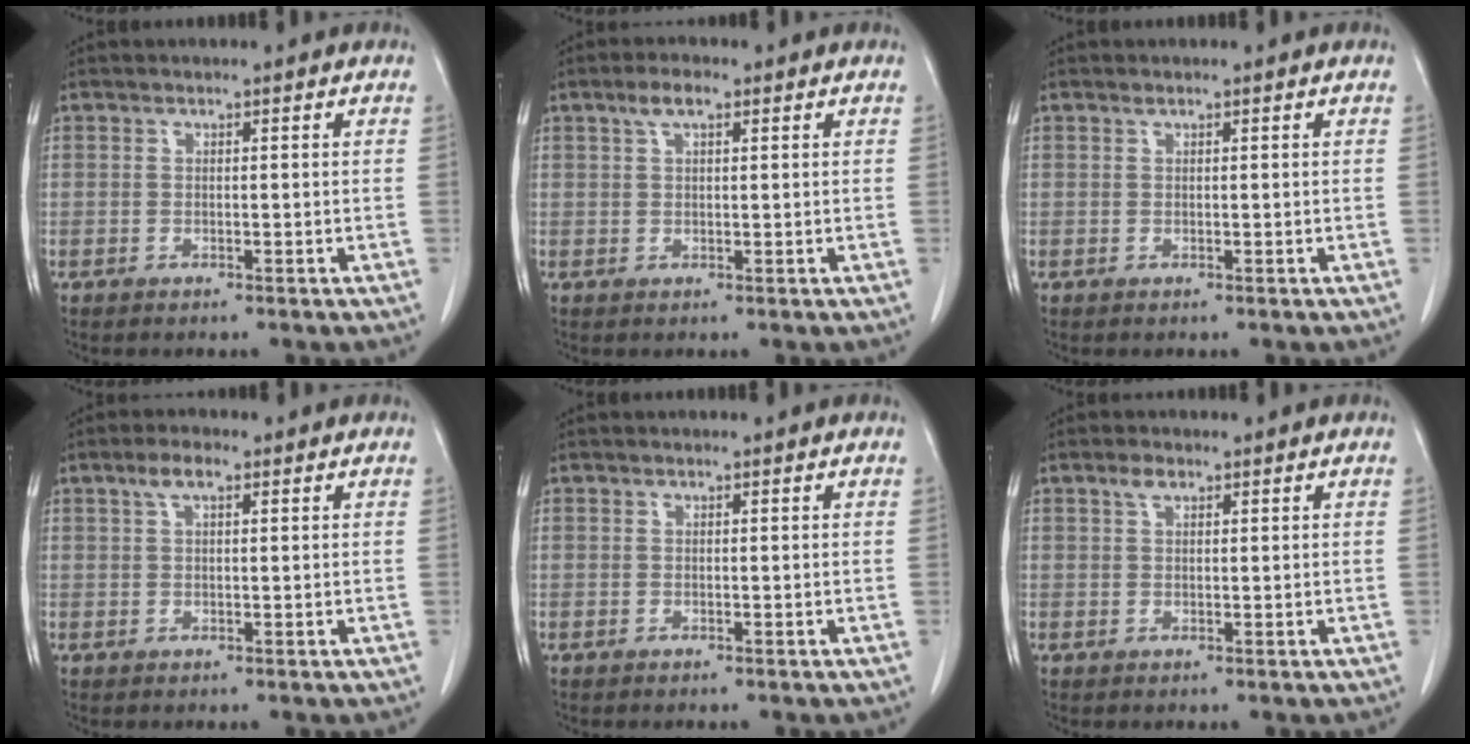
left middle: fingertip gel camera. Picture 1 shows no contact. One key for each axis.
{"total": 3.0, "fx": 1.6, "fy": 1.0, "fz": 2.2, "tx": -0.048, "ty": 0.011, "tz": 0.032}
{"total": 0.0}
{"total": 2.9, "fx": 1.5, "fy": 1.0, "fz": 2.2, "tx": -0.049, "ty": 0.012, "tz": 0.030}
{"total": 0.0}
{"total": 1.7, "fx": 1.1, "fy": 0.8, "fz": 1.1, "tx": -0.024, "ty": 0.007, "tz": 0.020}